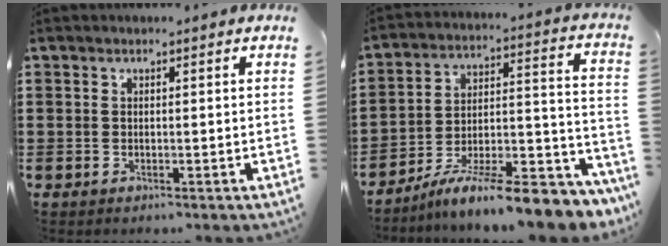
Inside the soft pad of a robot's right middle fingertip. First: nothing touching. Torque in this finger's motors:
{"motor_torque": [1.35, -0.78, 1.05, 0.21]}